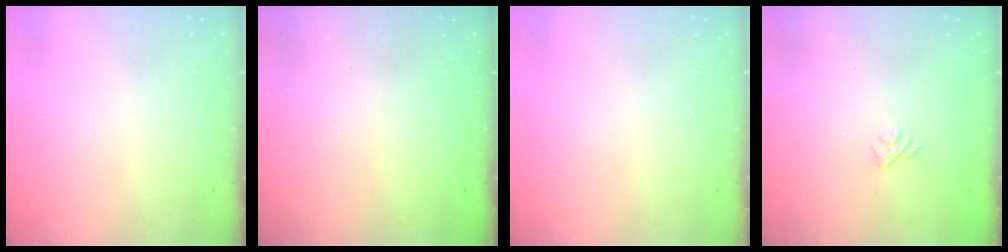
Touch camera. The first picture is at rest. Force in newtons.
{"total": 2.4, "press": 2.3, "slide": 0.8}
{"total": 0.0}
{"total": 1.5, "press": 0.9, "slide": 1.2}